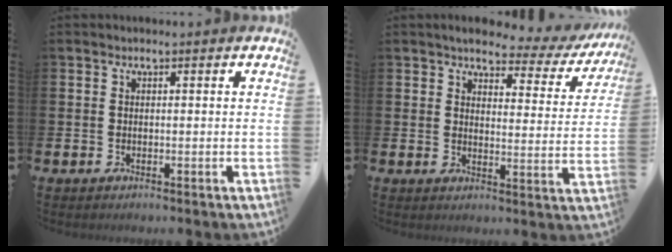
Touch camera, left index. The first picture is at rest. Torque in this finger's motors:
{"motor_torque": [1.14, -1.00, 0.53, 0.08]}